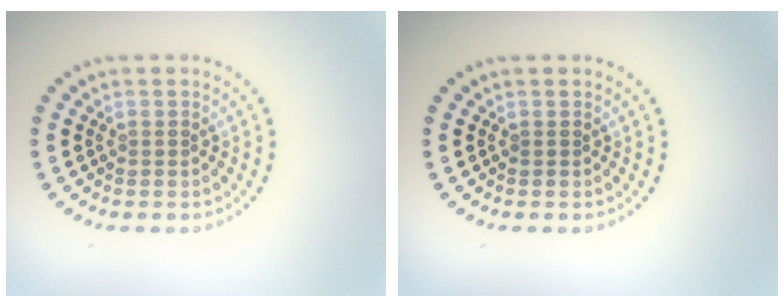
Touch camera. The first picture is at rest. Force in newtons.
{"total": 0.0}